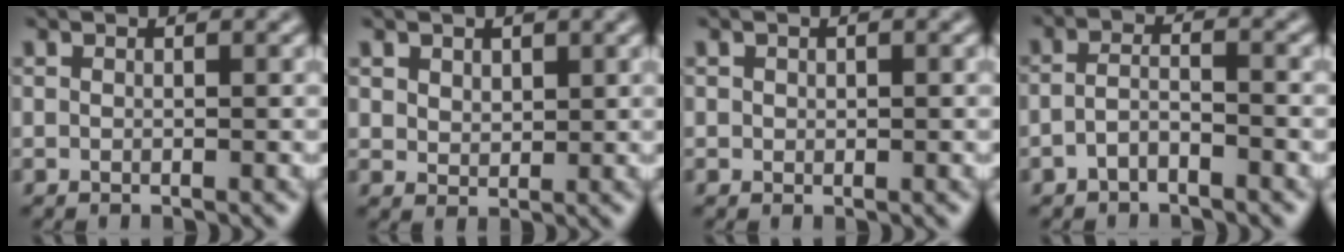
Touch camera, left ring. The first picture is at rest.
{"total": 1.8, "force": [1.1, 1.3, 0.6], "torque": [-0.018, -0.006, 0.023]}
{"total": 0.5, "force": [0.1, 0.4, 0.3], "torque": [-0.003, 0.000, 0.000]}
{"total": 2.1, "force": [-1.2, 0.8, 1.5], "torque": [-0.033, 0.007, -0.030]}